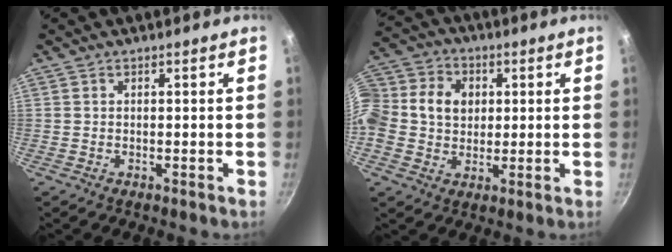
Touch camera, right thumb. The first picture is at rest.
{"total": 17.1, "force": [1.9, 14.2, 9.3], "torque": [-0.195, 0.033, 0.019]}